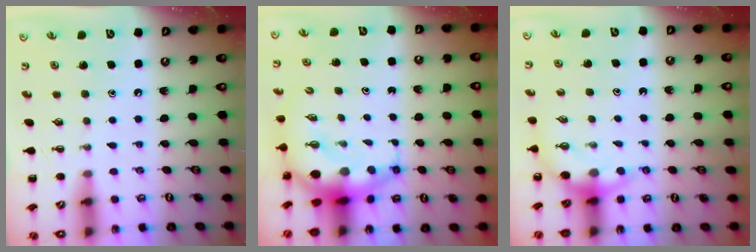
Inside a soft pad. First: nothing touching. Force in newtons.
{"total": 7.5, "press": 7.2, "slide": 2.1}
{"total": 5.9, "press": 5.9, "slide": 0.5}